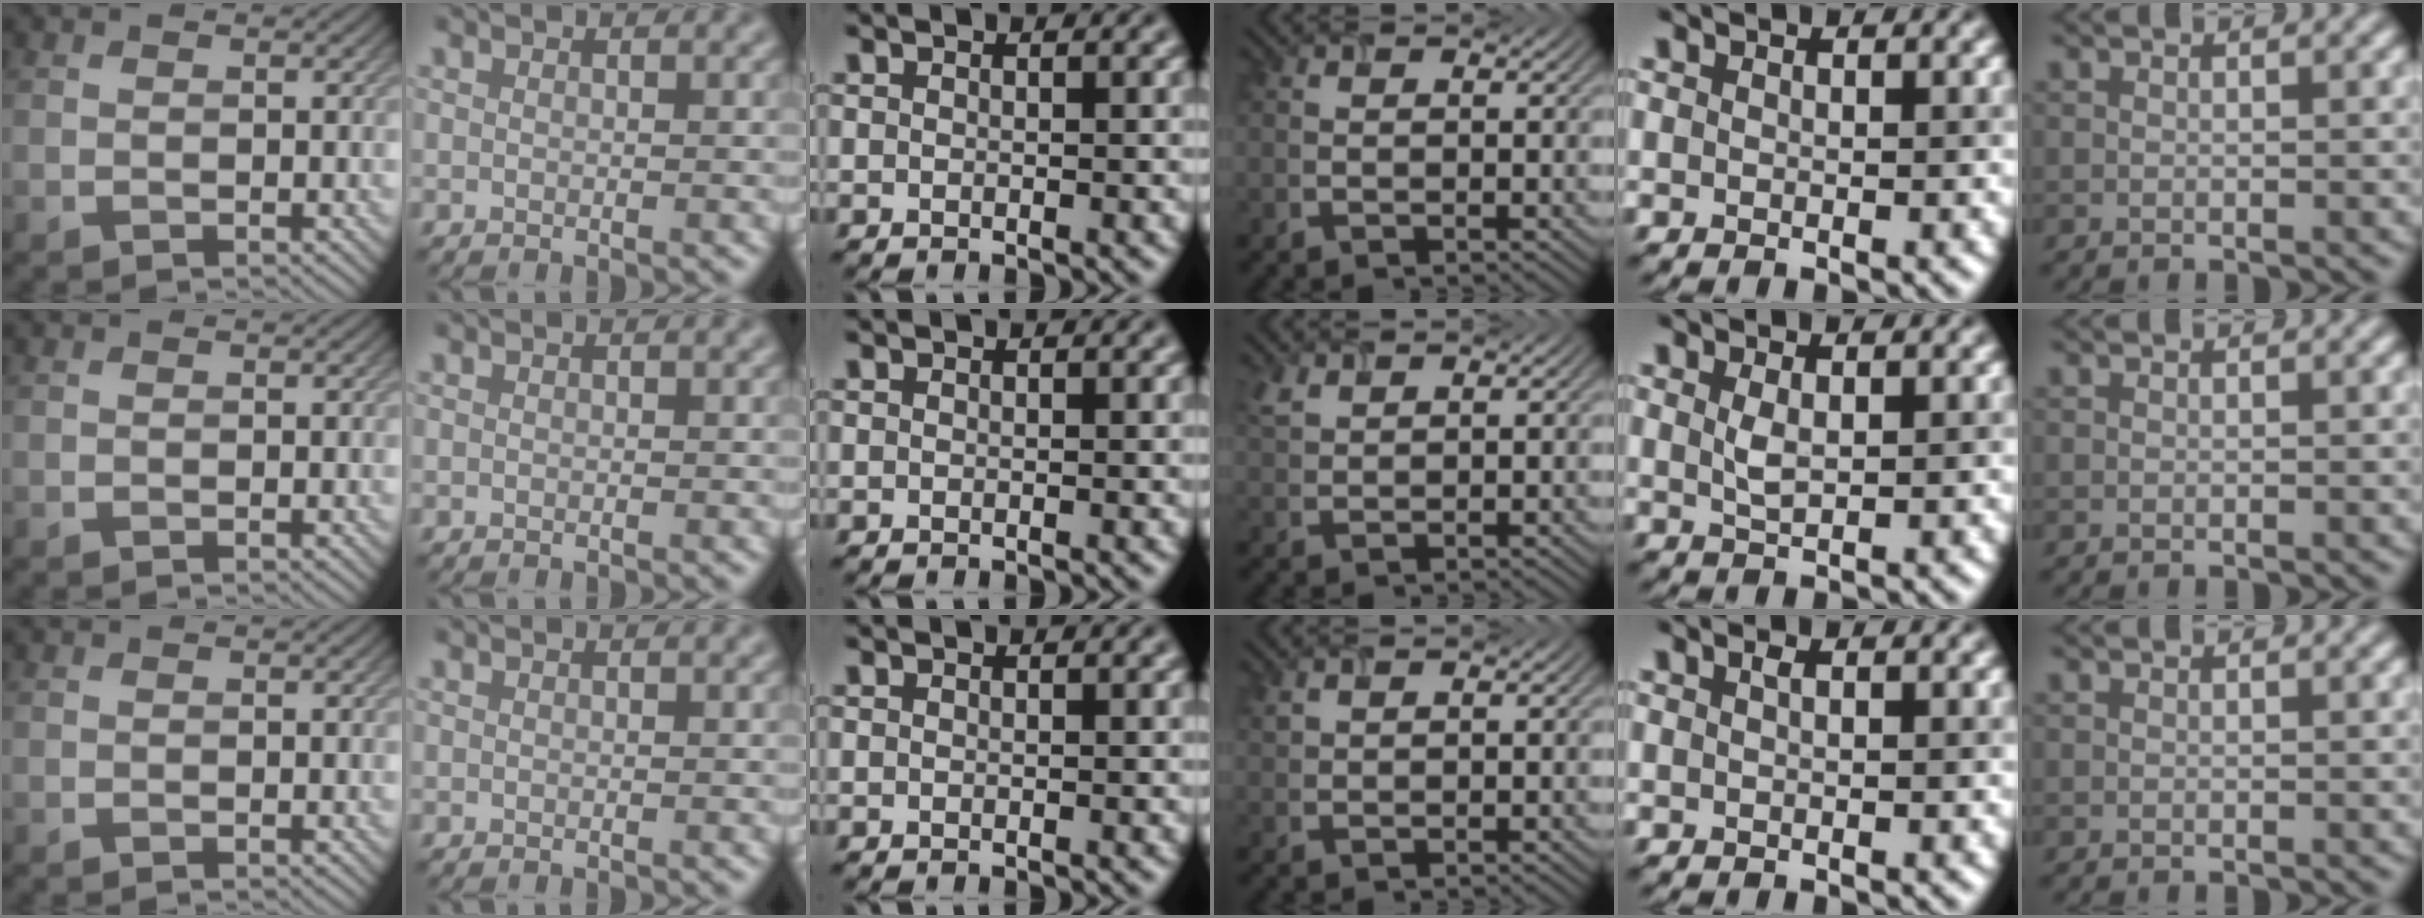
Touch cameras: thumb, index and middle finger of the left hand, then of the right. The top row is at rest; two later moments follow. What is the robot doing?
{"motion": "insert", "object": "airpods case & airpods"}